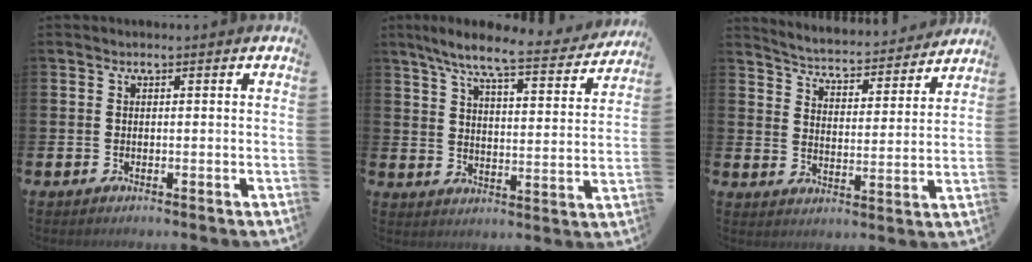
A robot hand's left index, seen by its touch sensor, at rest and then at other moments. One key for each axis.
{"total": 8.4, "fx": 7.3, "fy": 0.7, "fz": 4.0, "tx": -0.090, "ty": -0.046, "tz": 0.121}
{"total": 4.8, "fx": 4.7, "fy": 0.5, "fz": 0.4, "tx": -0.032, "ty": -0.044, "tz": 0.076}